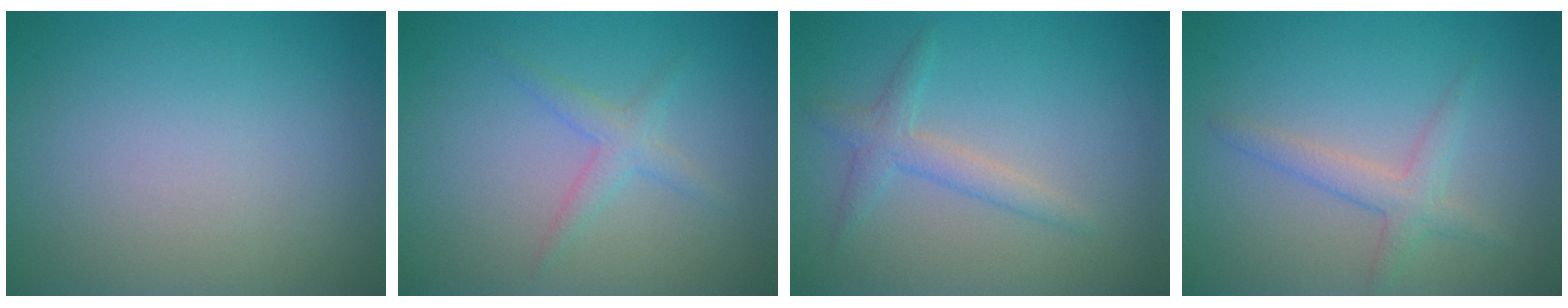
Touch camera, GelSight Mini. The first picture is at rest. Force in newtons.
{"total": 1.8, "press": 1.8, "slide": 0.1}
{"total": 2.2, "press": 2.2, "slide": 0.1}
{"total": 2.3, "press": 2.3, "slide": 0.1}